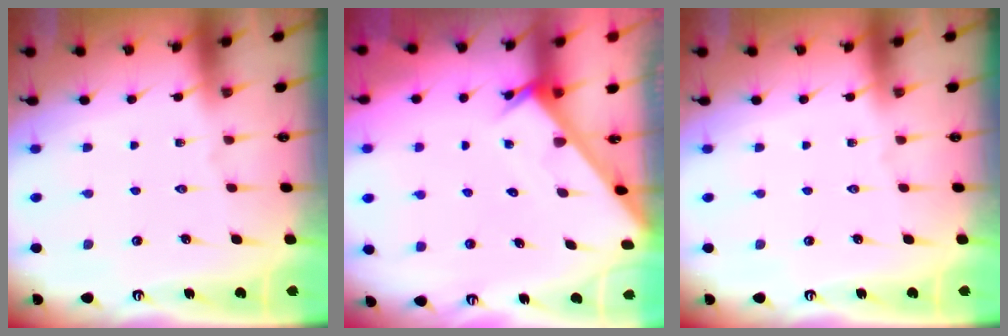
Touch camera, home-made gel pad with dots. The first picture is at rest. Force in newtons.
{"total": 4.1, "press": 4.1, "slide": 0.3}
{"total": 0.0}